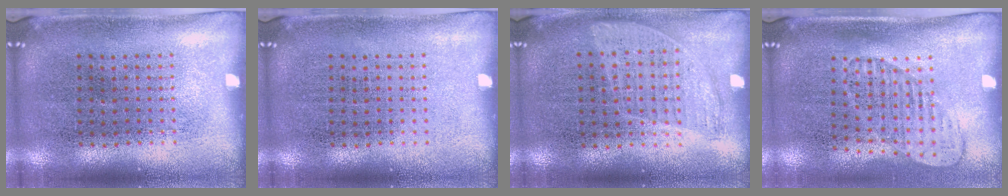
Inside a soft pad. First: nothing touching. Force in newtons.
{"total": 0.0}
{"total": 0.9, "press": 0.8, "slide": 0.4}
{"total": 1.4, "press": 1.1, "slide": 0.9}